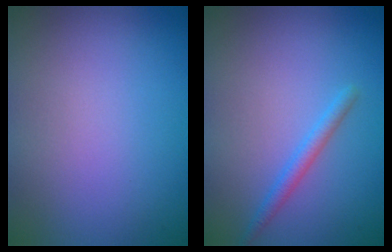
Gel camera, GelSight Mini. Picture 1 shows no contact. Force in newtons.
{"total": 1.5, "press": 1.5, "slide": 0.1}